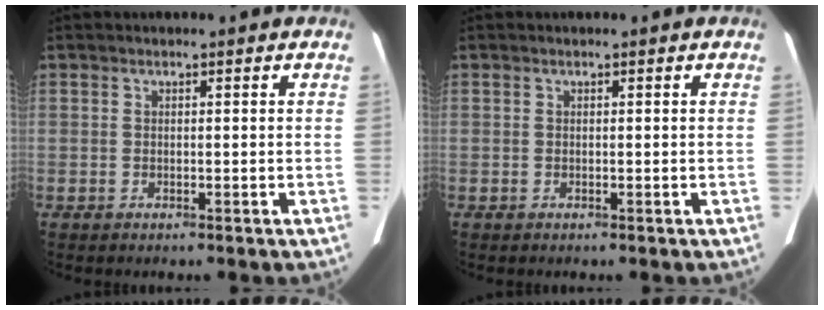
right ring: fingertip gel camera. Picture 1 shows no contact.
{"total": 0.0}